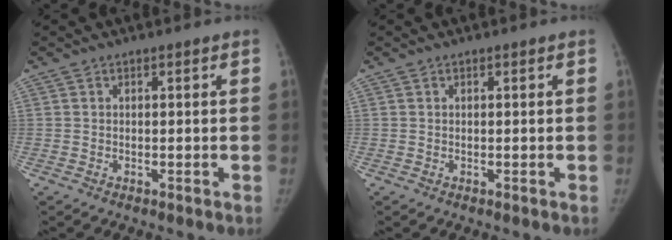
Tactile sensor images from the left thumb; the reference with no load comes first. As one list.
[{"total": 0.0}]